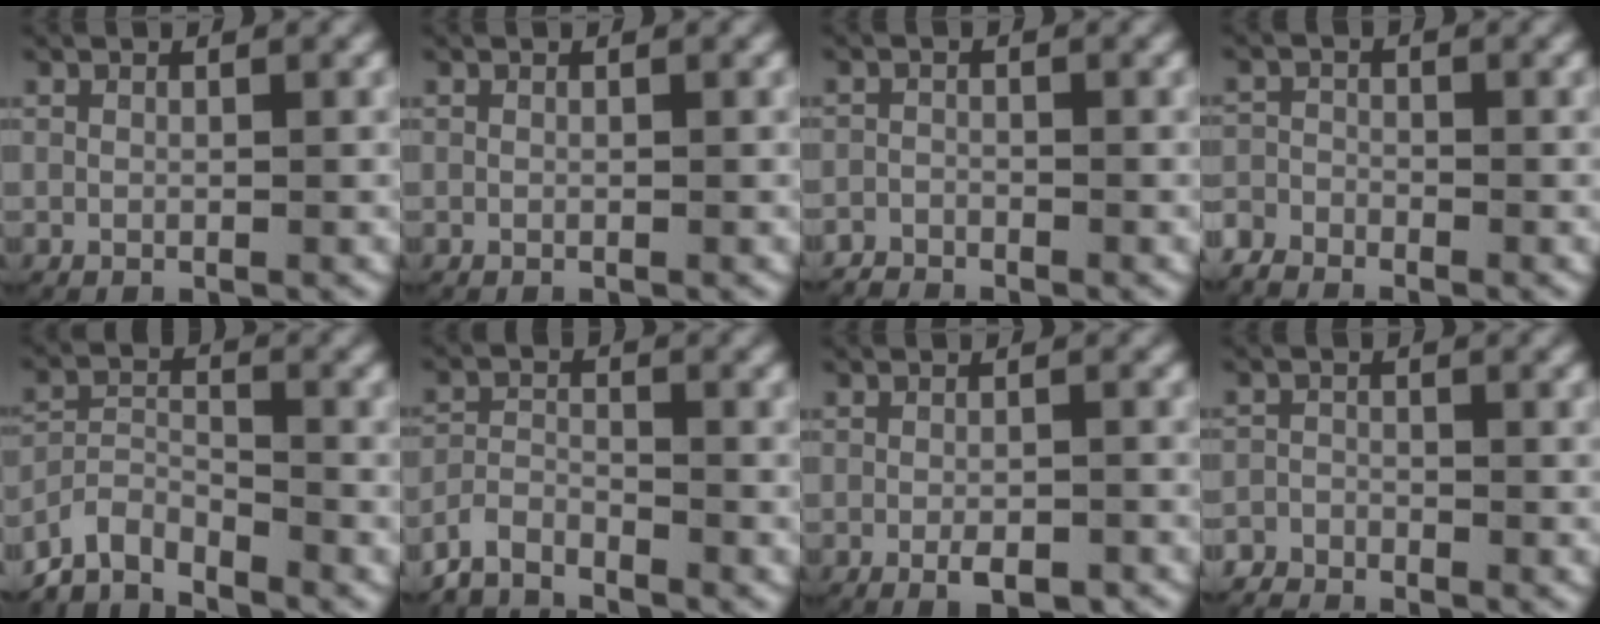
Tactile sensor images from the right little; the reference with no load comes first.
{"total": 0.0}
{"total": 1.9, "force": [-1.7, 0.8, -0.1], "torque": [-0.008, -0.013, -0.030]}
{"total": 3.1, "force": [-2.4, 1.9, 0.4], "torque": [-0.021, -0.015, -0.043]}
{"total": 7.5, "force": [-5.5, 4.3, 2.6], "torque": [-0.059, -0.026, -0.093]}
{"total": 4.7, "force": [-3.9, 2.5, 1.1], "torque": [-0.030, -0.011, -0.071]}
{"total": 2.5, "force": [-1.6, 0.8, 1.7], "torque": [-0.026, -0.001, -0.027]}
{"total": 2.7, "force": [-2.3, 1.3, 0.1], "torque": [-0.011, -0.014, -0.042]}